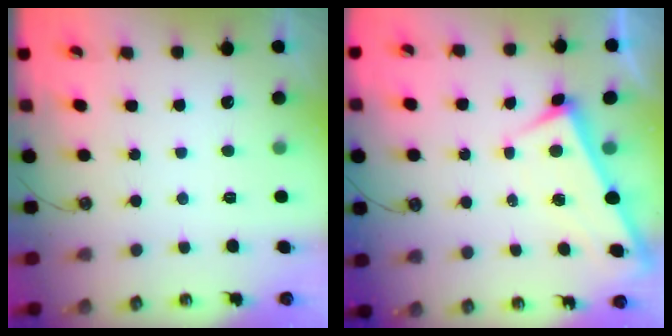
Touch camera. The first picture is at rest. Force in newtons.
{"total": 2.4, "press": 2.4, "slide": 0.2}